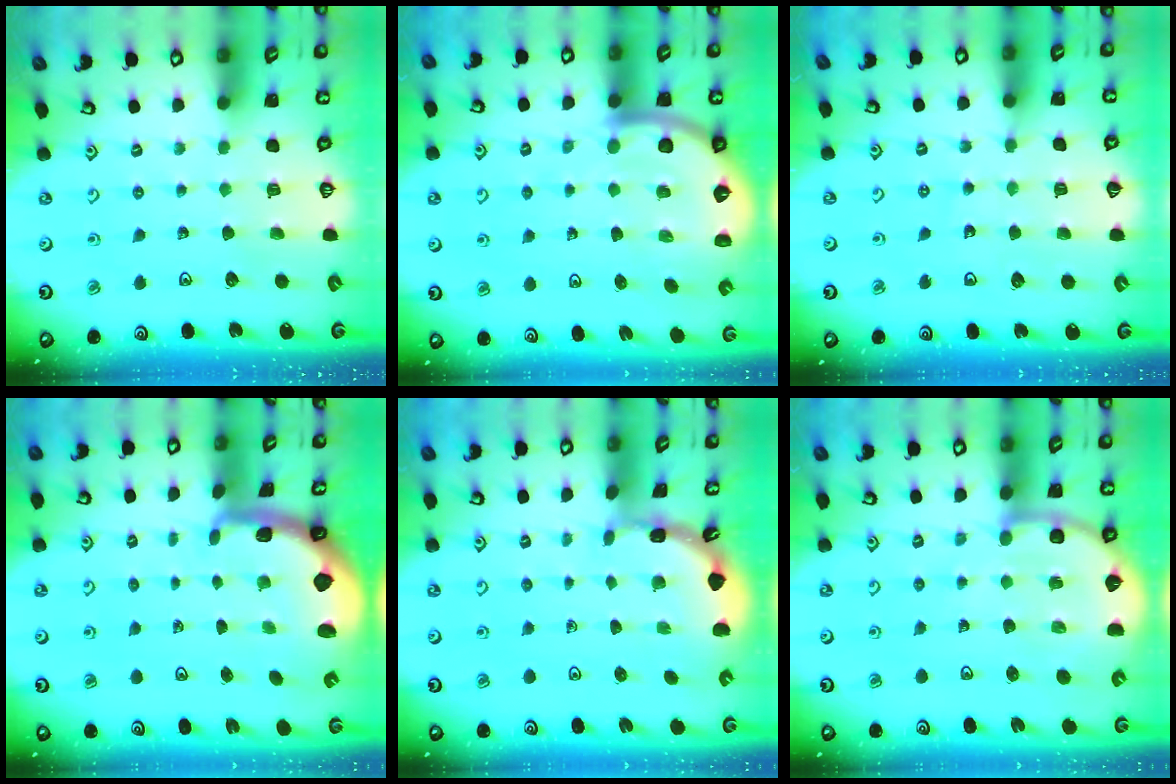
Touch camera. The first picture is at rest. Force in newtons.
{"total": 7.3, "press": 7.2, "slide": 1.1}
{"total": 7.1, "press": 6.6, "slide": 2.6}
{"total": 1.9, "press": 1.9, "slide": 0.4}
{"total": 1.5, "press": 1.5, "slide": 0.1}
{"total": 6.9, "press": 6.7, "slide": 1.7}